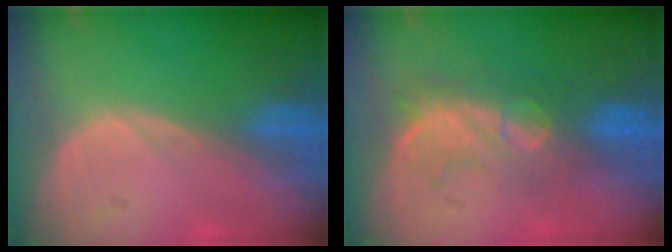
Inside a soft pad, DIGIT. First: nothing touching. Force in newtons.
{"total": 8.1, "press": 7.8, "slide": 2.2}